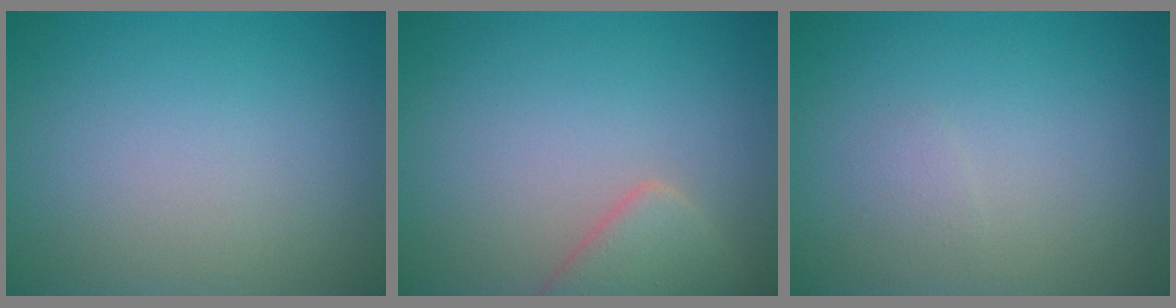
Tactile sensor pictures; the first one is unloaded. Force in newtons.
{"total": 2.8, "press": 2.8, "slide": 0.4}
{"total": 0.6, "press": 0.6, "slide": 0.1}